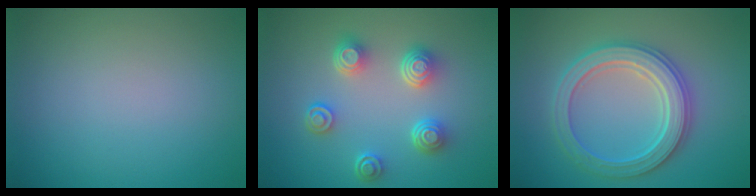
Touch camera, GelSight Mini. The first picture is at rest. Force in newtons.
{"total": 4.6, "press": 3.5, "slide": 3.0}
{"total": 5.4, "press": 5.3, "slide": 1.0}